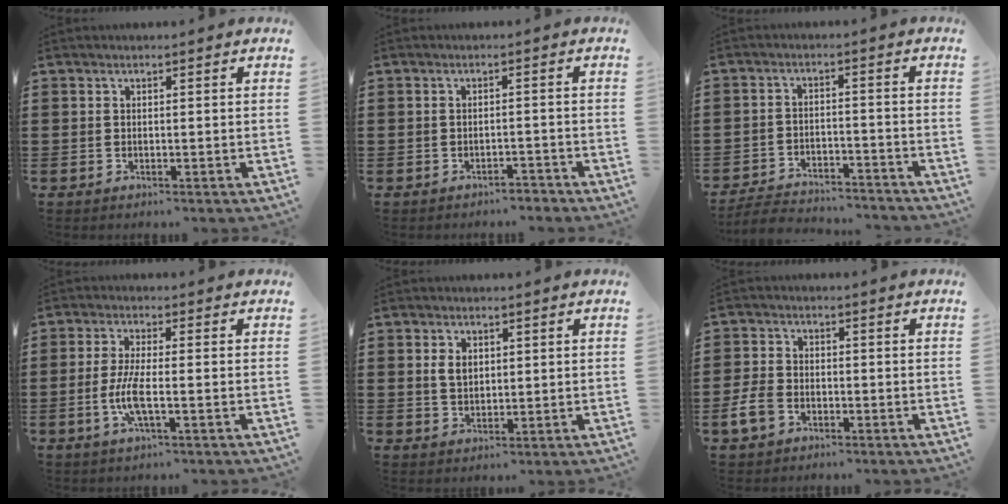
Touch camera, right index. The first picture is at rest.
{"total": 2.0, "force": [-2.0, 0.3, 0.2], "torque": [-0.011, -0.001, -0.041]}
{"total": 4.5, "force": [-4.4, 0.6, 0.6], "torque": [-0.021, 0.003, -0.093]}
{"total": 5.8, "force": [-1.5, 1.2, 5.5], "torque": [-0.129, -0.013, -0.037]}
{"total": 2.8, "force": [0.6, 1.8, 2.0], "torque": [-0.045, 0.007, 0.010]}
{"total": 4.4, "force": [-2.1, 3.0, 2.5], "torque": [-0.074, -0.003, -0.046]}